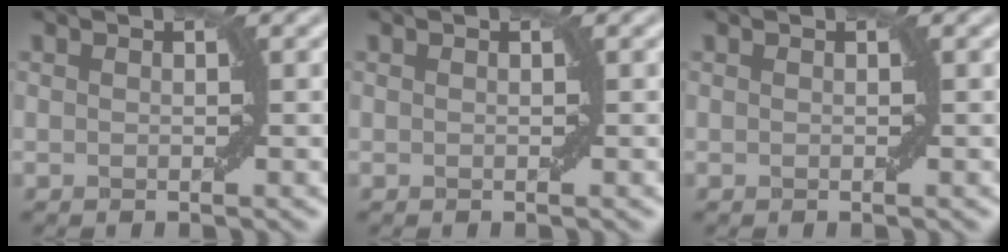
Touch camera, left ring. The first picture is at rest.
{"total": 0.0}
{"total": 0.0}